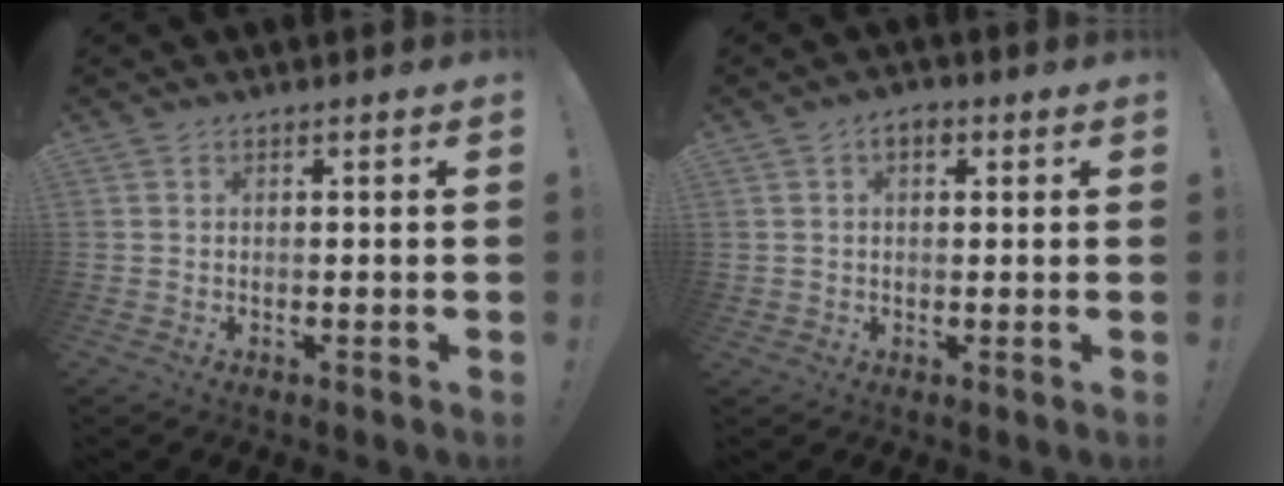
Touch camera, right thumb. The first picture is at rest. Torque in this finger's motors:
{"motor_torque": [0.00, 0.13, -0.10, 0.17, -0.12]}